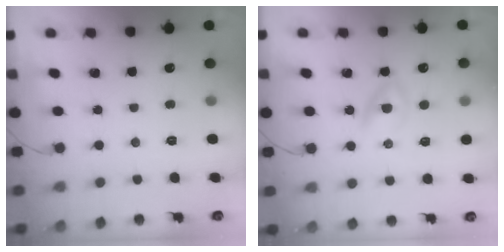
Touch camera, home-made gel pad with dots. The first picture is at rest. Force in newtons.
{"total": 2.5, "press": 2.2, "slide": 1.2}